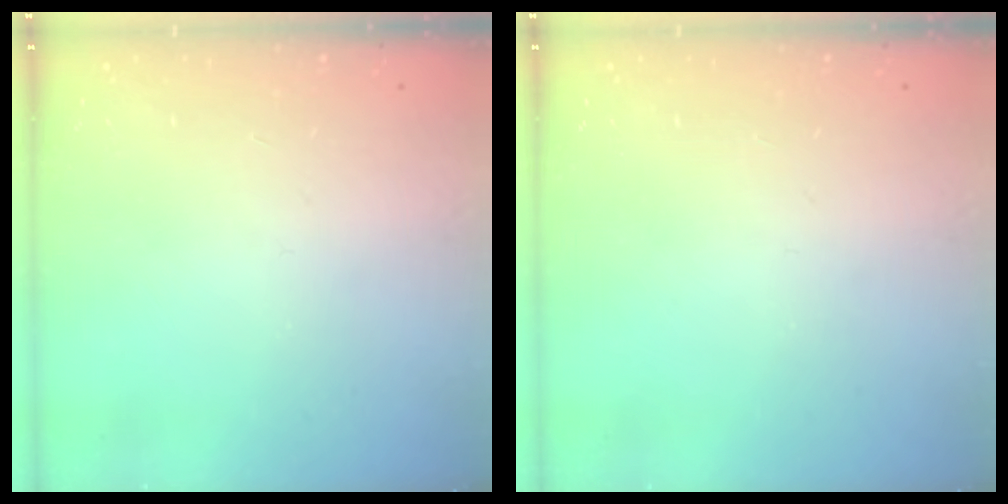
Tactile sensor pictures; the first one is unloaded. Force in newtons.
{"total": 0.0}